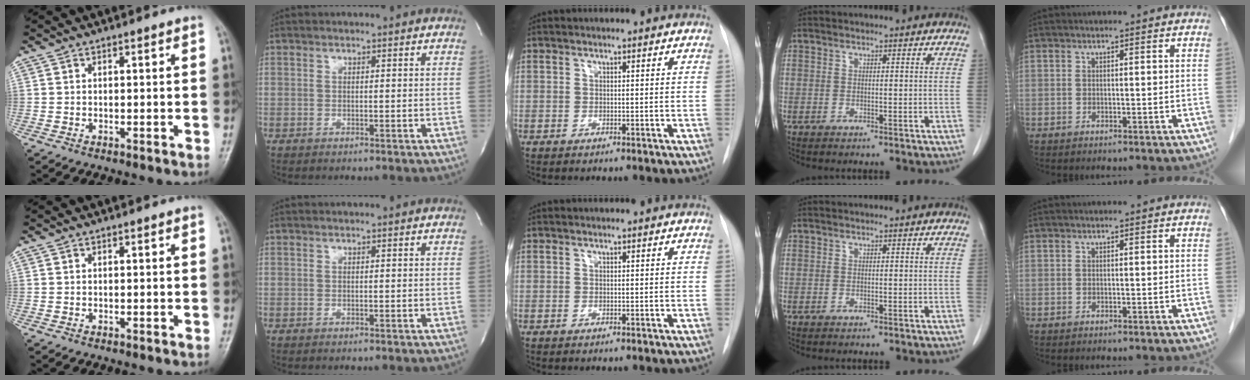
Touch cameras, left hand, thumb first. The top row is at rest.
{}